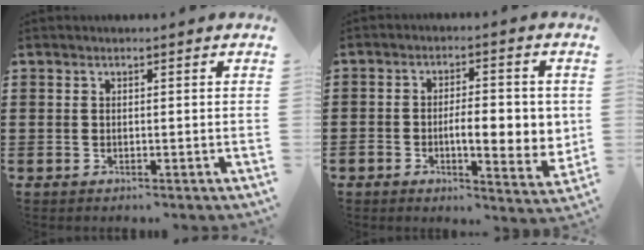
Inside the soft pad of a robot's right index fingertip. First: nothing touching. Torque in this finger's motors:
{"motor_torque": [2.14, 0.00, 0.35, 0.15]}